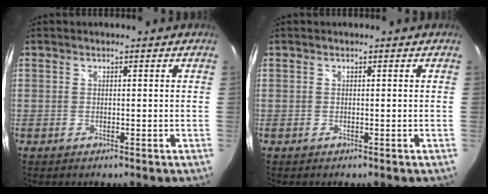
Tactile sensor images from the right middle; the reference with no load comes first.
{"total": 0.0}